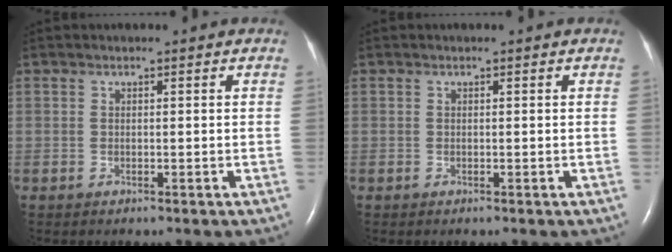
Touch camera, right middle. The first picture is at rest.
{"total": 0.0}